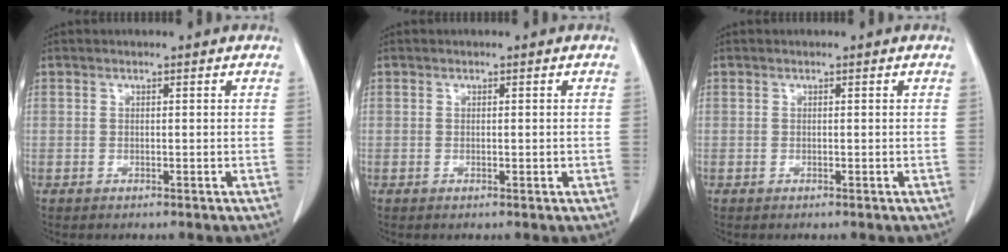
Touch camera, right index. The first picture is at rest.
{"total": 0.6, "force": [-0.1, 0.3, 0.5], "torque": [-0.007, 0.000, 0.002]}
{"total": 0.0}